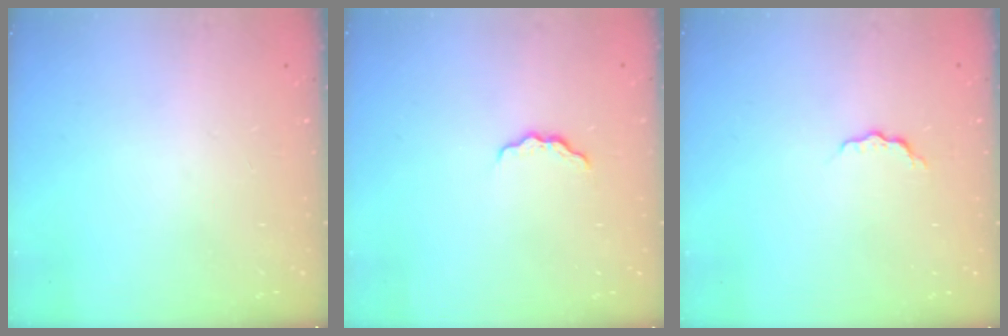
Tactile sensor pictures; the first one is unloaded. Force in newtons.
{"total": 3.7, "press": 3.6, "slide": 0.5}
{"total": 3.7, "press": 3.7, "slide": 0.4}